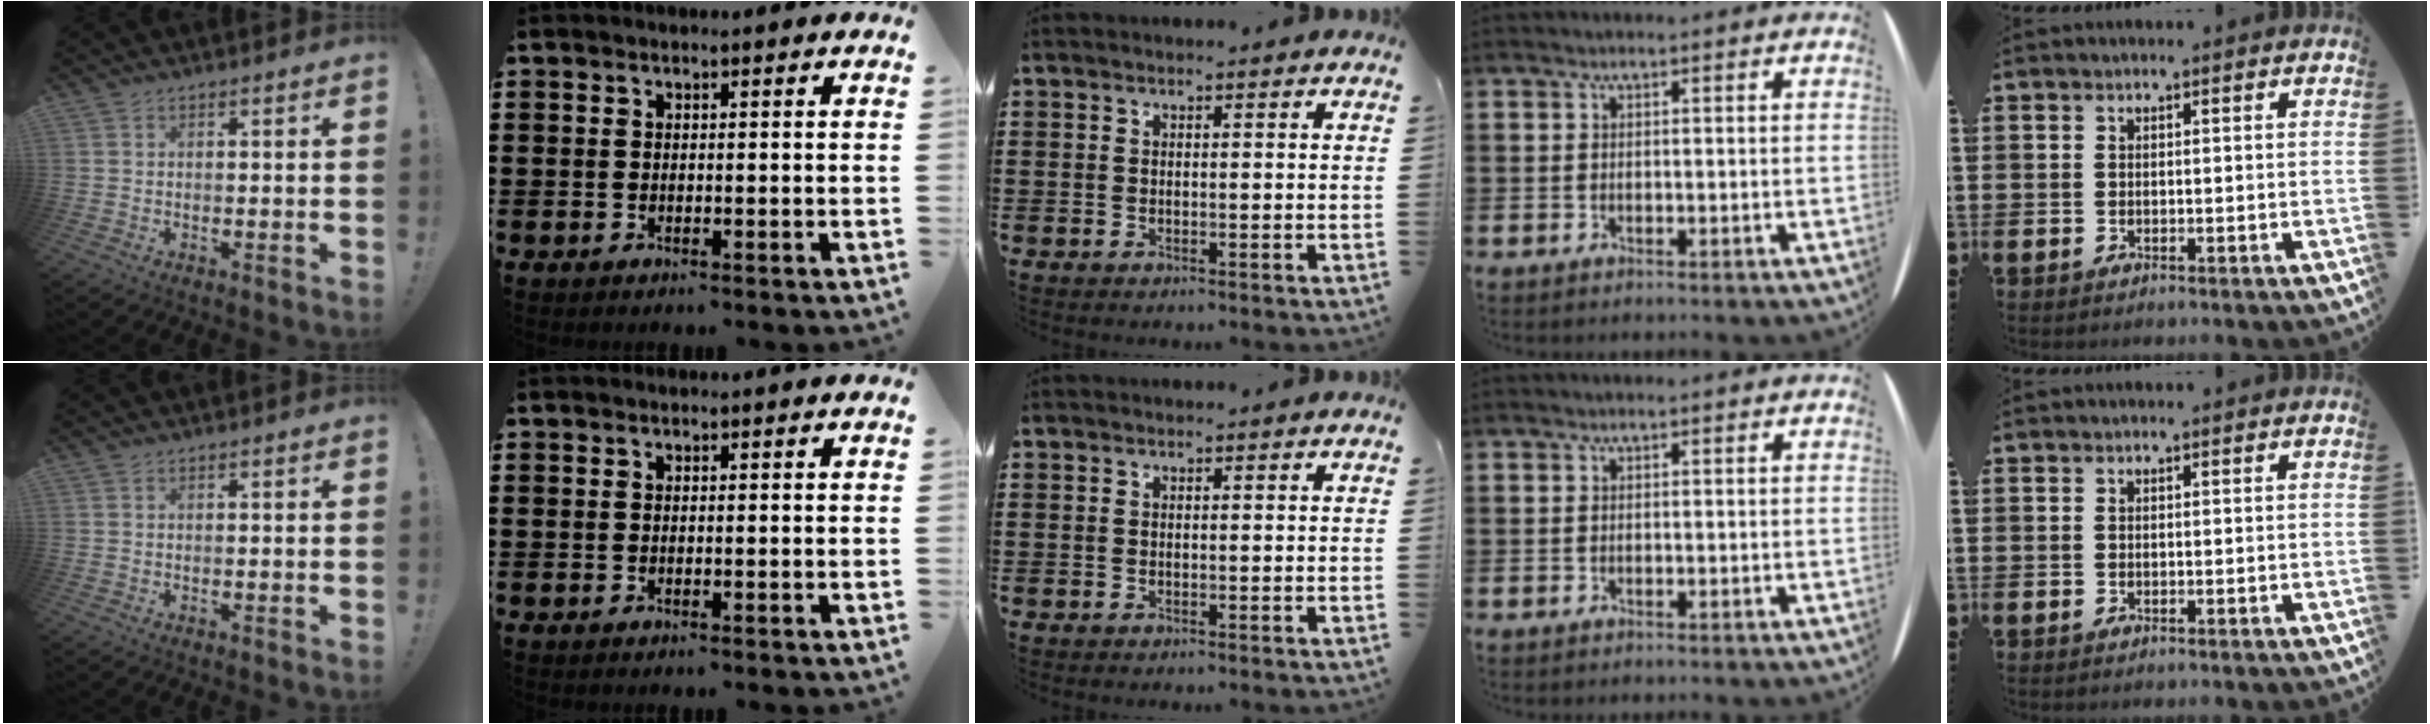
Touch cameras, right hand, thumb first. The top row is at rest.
{}